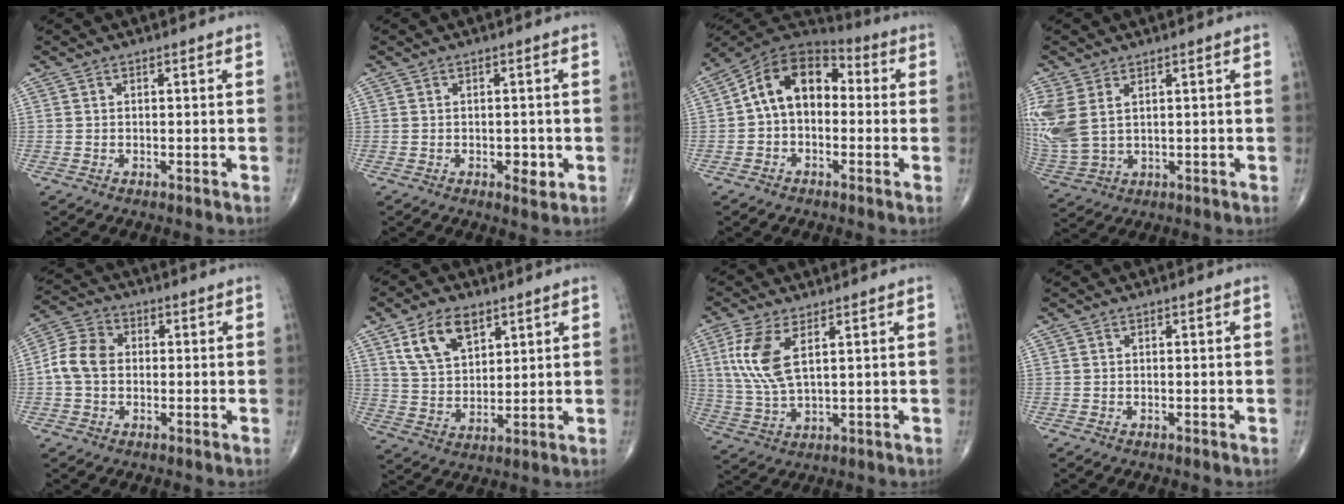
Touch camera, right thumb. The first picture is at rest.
{"total": 2.5, "force": [-0.7, 1.4, 1.9], "torque": [-0.017, 0.000, -0.006]}
{"total": 12.9, "force": [0.3, 8.9, 9.3], "torque": [-0.125, 0.042, -0.013]}
{"total": 10.9, "force": [3.0, 6.7, 8.0], "torque": [-0.213, -0.005, 0.077]}
{"total": 7.3, "force": [-0.2, 5.6, 4.6], "torque": [-0.087, 0.022, -0.014]}
{"total": 10.3, "force": [5.6, 5.9, 6.3], "torque": [-0.100, -0.023, 0.111]}
{"total": 9.9, "force": [3.4, 4.0, 8.4], "torque": [-0.193, -0.008, 0.075]}
{"total": 0.0}